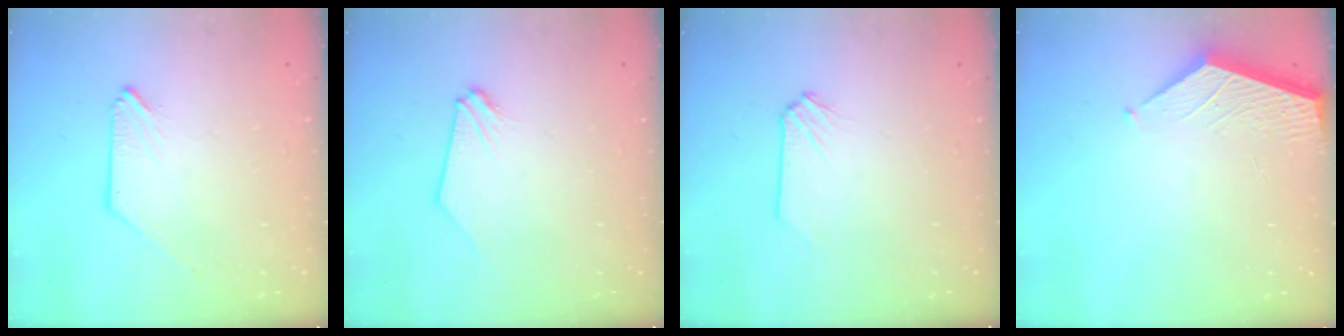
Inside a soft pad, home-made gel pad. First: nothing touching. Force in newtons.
{"total": 0.0}
{"total": 0.0}
{"total": 2.6, "press": 2.6, "slide": 0.4}